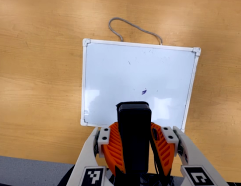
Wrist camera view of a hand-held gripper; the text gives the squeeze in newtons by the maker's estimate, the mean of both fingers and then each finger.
{"total": 8.6, "left": 7.3, "right": 9.9}